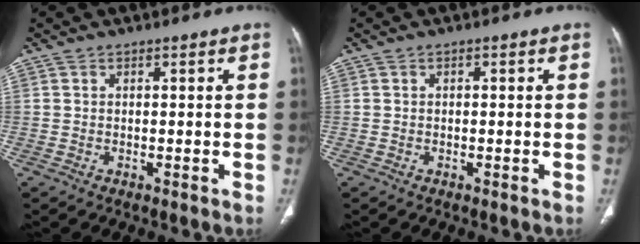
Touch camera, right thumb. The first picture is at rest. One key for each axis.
{"total": 0.0}